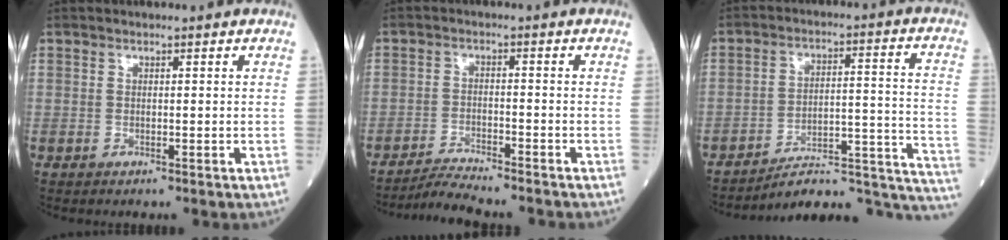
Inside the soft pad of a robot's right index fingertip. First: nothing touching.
{"total": 5.2, "force": [-5.0, -0.5, 1.3], "torque": [-0.024, -0.016, -0.085]}
{"total": 17.1, "force": [-16.2, 2.5, 4.9], "torque": [0.003, 0.069, -0.222]}